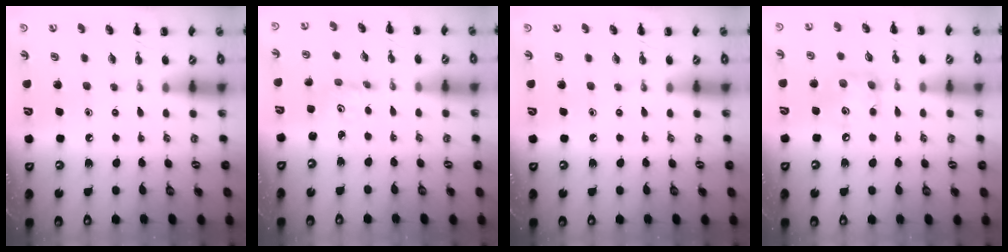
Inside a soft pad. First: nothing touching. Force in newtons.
{"total": 1.2, "press": 1.1, "slide": 0.4}
{"total": 0.0}
{"total": 8.0, "press": 8.0, "slide": 0.8}